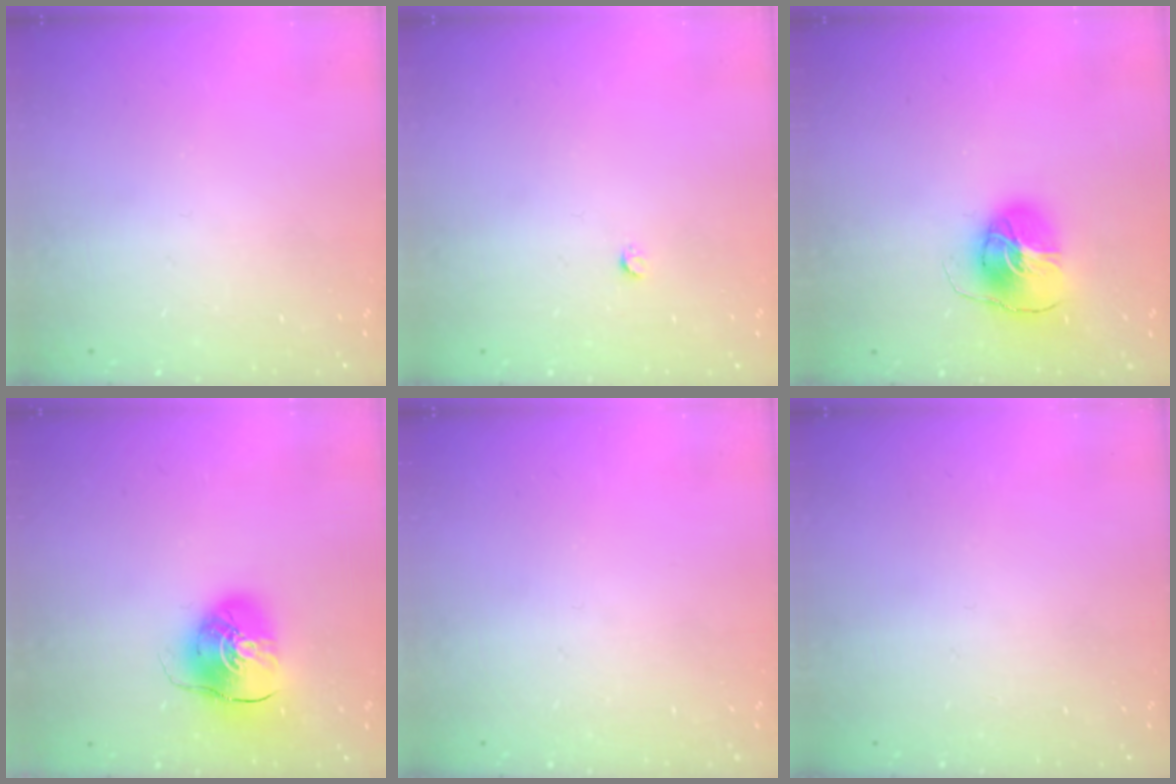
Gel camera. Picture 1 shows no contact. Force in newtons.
{"total": 2.4, "press": 2.4, "slide": 0.3}
{"total": 9.1, "press": 9.1, "slide": 0.8}
{"total": 9.4, "press": 9.3, "slide": 1.3}
{"total": 0.0}
{"total": 0.0}